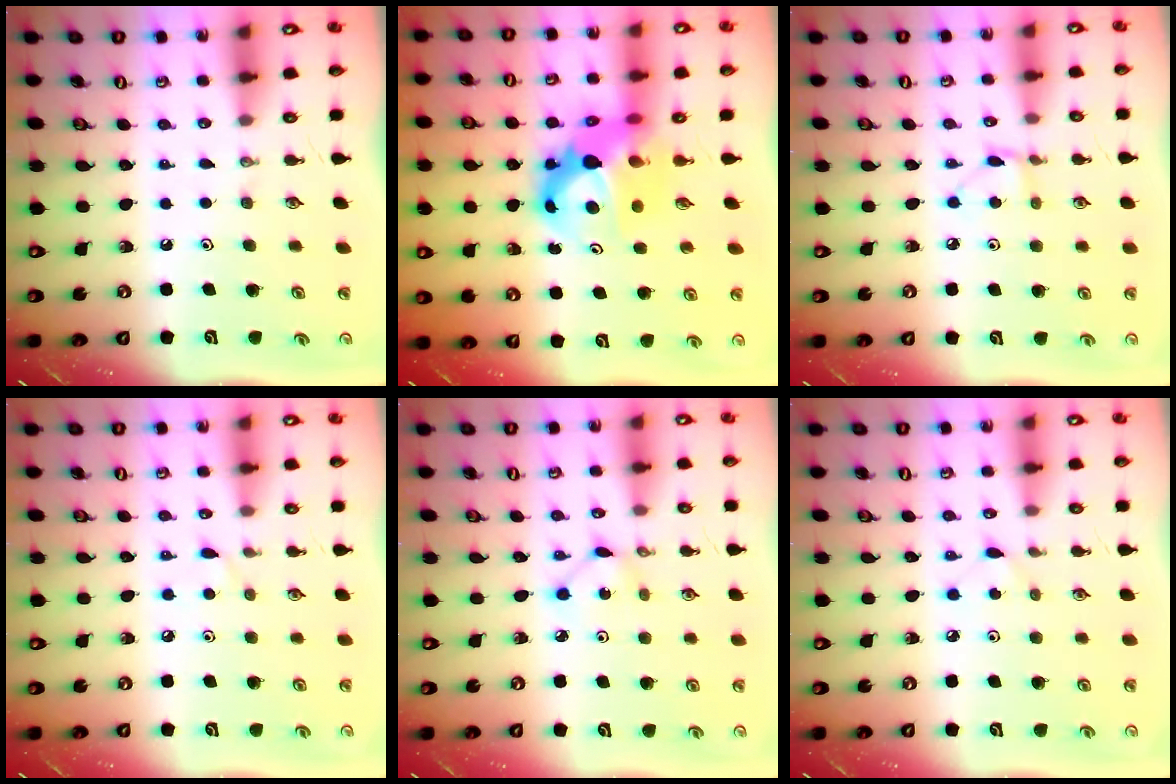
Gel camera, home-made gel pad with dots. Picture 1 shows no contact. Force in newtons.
{"total": 9.2, "press": 9.1, "slide": 0.8}
{"total": 4.0, "press": 4.0, "slide": 0.5}
{"total": 3.6, "press": 3.6, "slide": 0.3}
{"total": 2.5, "press": 2.5, "slide": 0.2}
{"total": 2.7, "press": 2.7, "slide": 0.4}